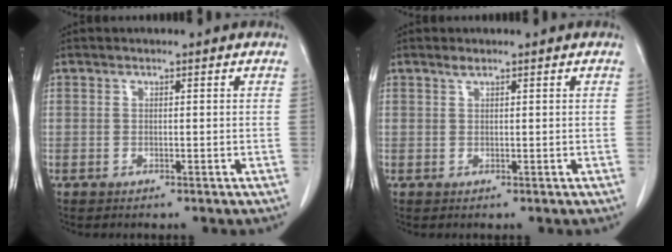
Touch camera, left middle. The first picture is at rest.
{"total": 0.7, "force": [0.6, 0.0, 0.4], "torque": [-0.012, 0.001, 0.014]}